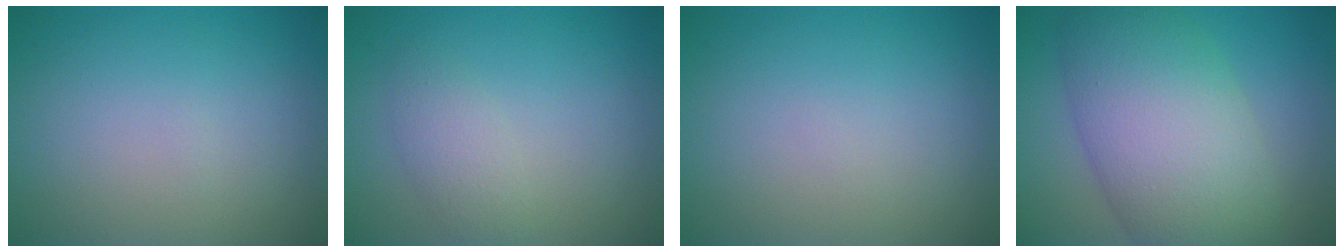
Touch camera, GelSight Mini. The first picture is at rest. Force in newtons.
{"total": 2.2, "press": 2.2, "slide": 0.1}
{"total": 0.0}
{"total": 10.8, "press": 10.8, "slide": 0.1}